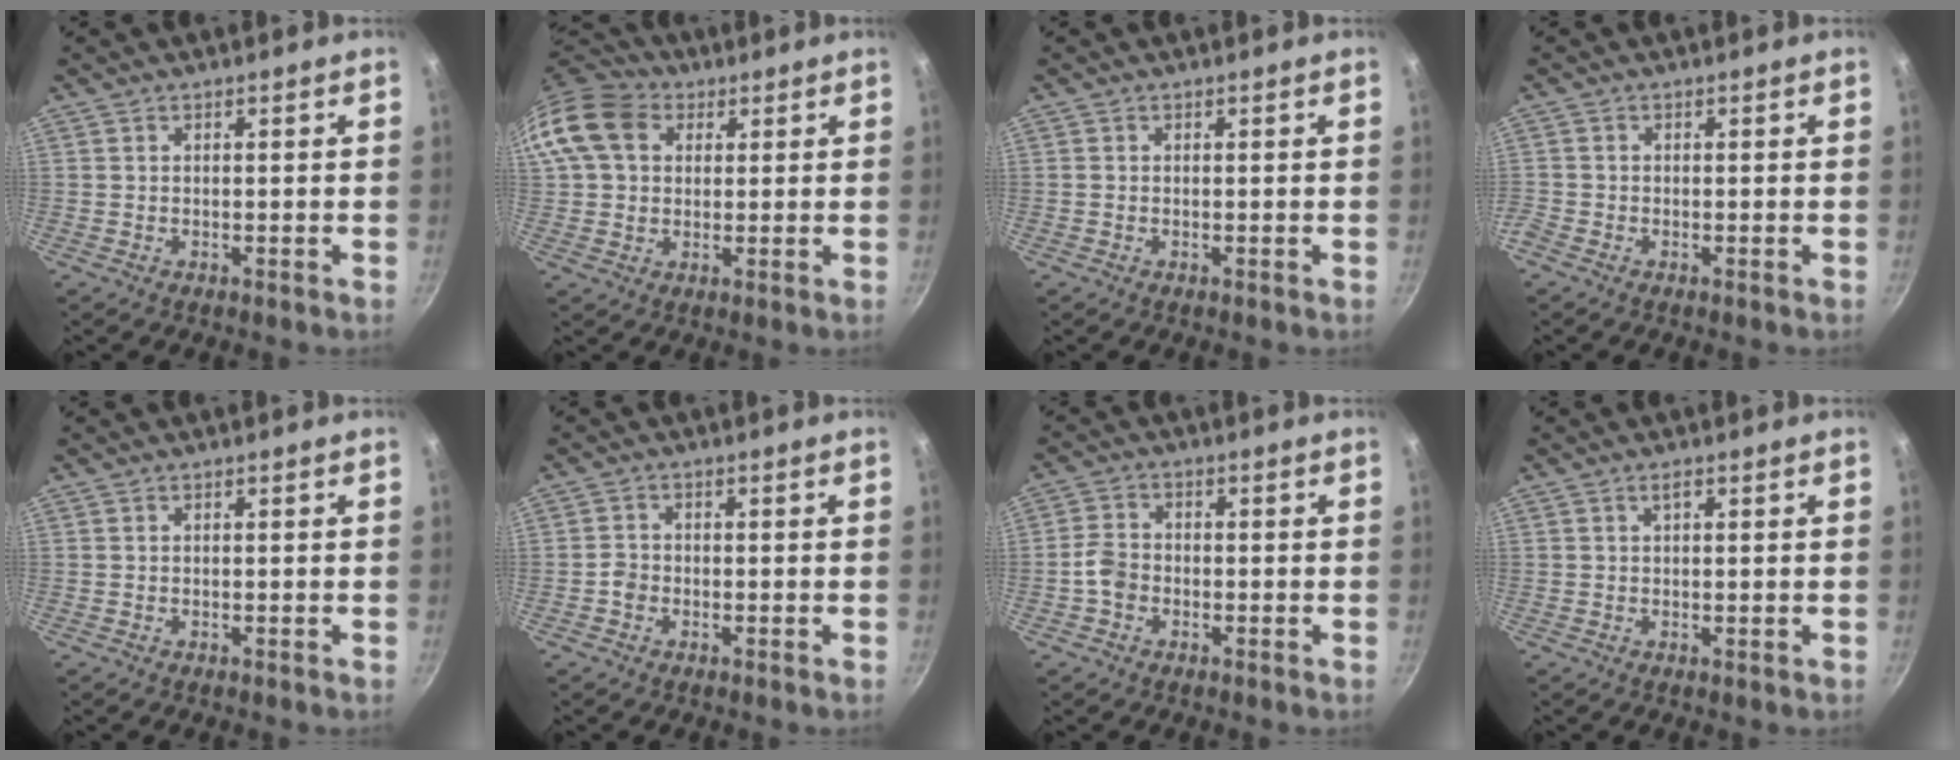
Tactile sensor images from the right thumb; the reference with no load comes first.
{"total": 12.6, "force": [3.7, 9.7, 7.2], "torque": [-0.125, 0.015, 0.051]}
{"total": 0.0}
{"total": 1.2, "force": [-1.0, 0.6, 0.4], "torque": [-0.018, 0.000, -0.024]}
{"total": 0.0}
{"total": 1.9, "force": [-0.9, 1.6, 0.7], "torque": [-0.004, 0.013, -0.017]}
{"total": 4.0, "force": [-1.4, 3.0, 2.2], "torque": [-0.039, 0.018, -0.034]}
{"total": 1.6, "force": [0.7, 0.5, 1.3], "torque": [-0.020, -0.001, 0.011]}